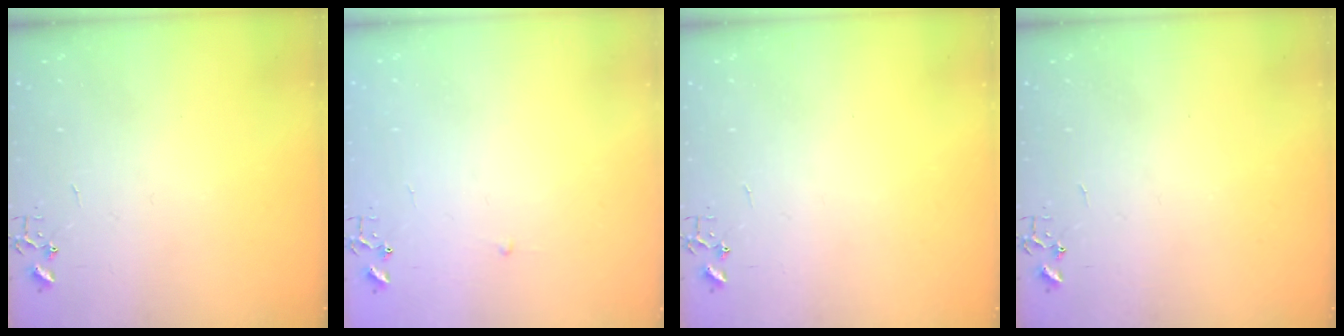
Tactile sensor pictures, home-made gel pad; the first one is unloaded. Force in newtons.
{"total": 2.3, "press": 2.3, "slide": 0.3}
{"total": 0.0}
{"total": 0.0}